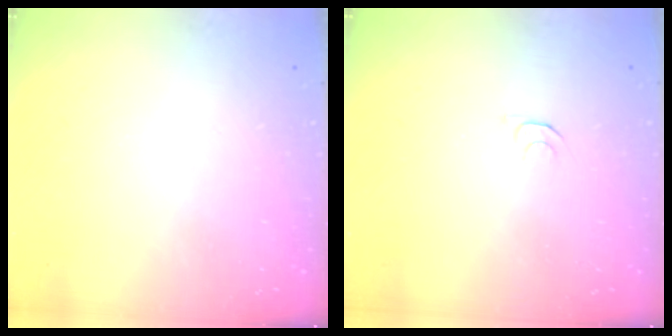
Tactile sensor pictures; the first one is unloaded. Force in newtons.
{"total": 3.9, "press": 3.8, "slide": 0.5}